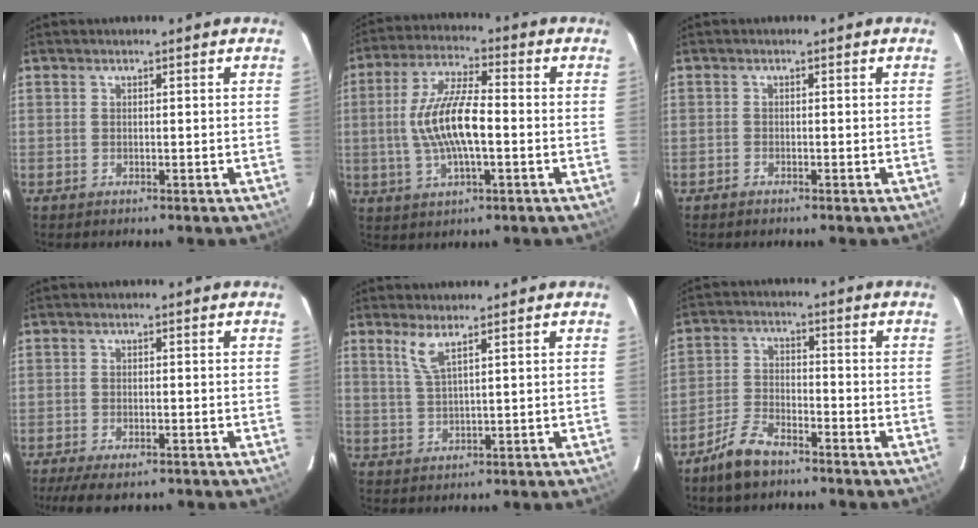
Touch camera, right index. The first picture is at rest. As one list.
[{"total": 12.2, "force": [-1.3, 3.6, 11.5], "torque": [-0.231, 0.006, -0.023]}, {"total": 0.7, "force": [-0.6, 0.2, 0.0], "torque": [-0.006, 0.003, -0.013]}, {"total": 7.1, "force": [-5.4, 2.2, 4.0], "torque": [-0.098, -0.024, -0.088]}, {"total": 3.5, "force": [2.2, 0.0, 2.7], "torque": [-0.062, -0.004, 0.049]}, {"total": 7.3, "force": [-5.7, 2.7, 3.7], "torque": [-0.090, 0.004, -0.110]}]